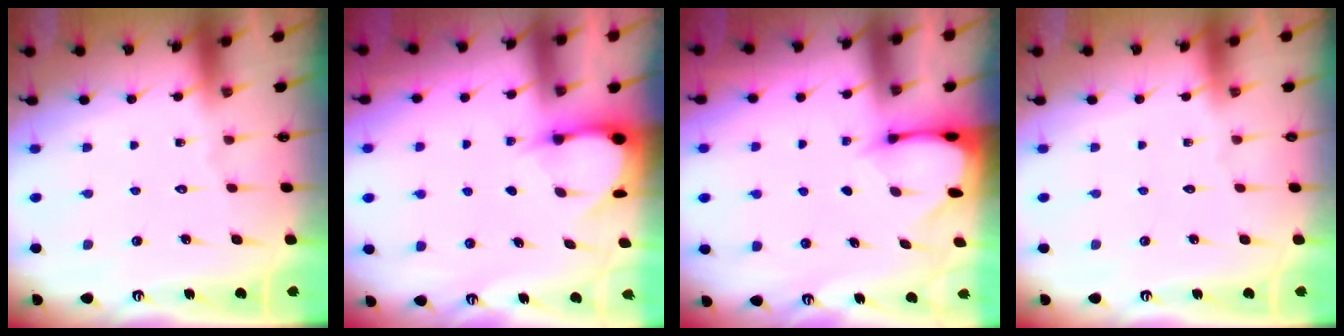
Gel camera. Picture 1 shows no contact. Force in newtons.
{"total": 3.5, "press": 3.5, "slide": 0.3}
{"total": 2.4, "press": 2.4, "slide": 0.3}
{"total": 0.0}